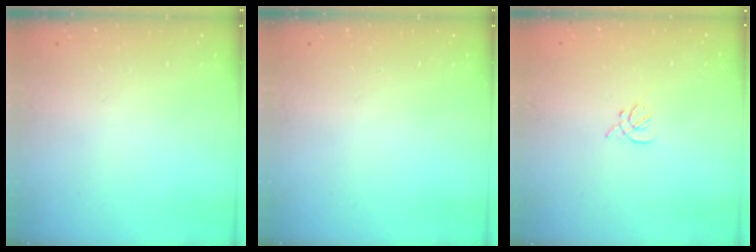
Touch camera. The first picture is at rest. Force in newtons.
{"total": 0.0}
{"total": 1.6, "press": 1.5, "slide": 0.5}